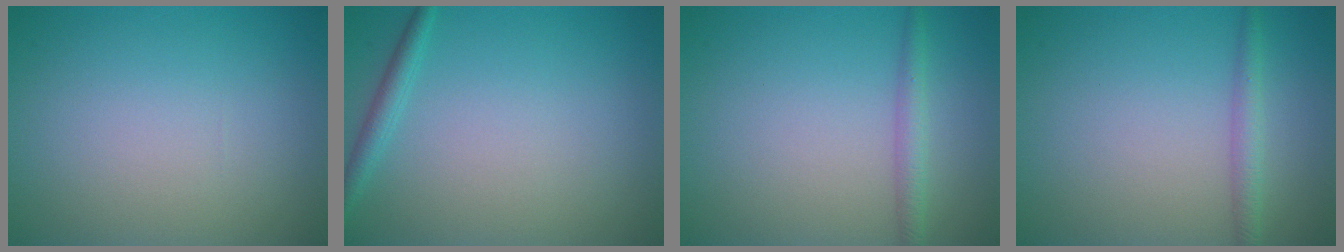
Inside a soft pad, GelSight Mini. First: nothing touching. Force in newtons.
{"total": 1.5, "press": 1.4, "slide": 0.1}
{"total": 1.8, "press": 1.8, "slide": 0.1}
{"total": 1.8, "press": 1.8, "slide": 0.1}